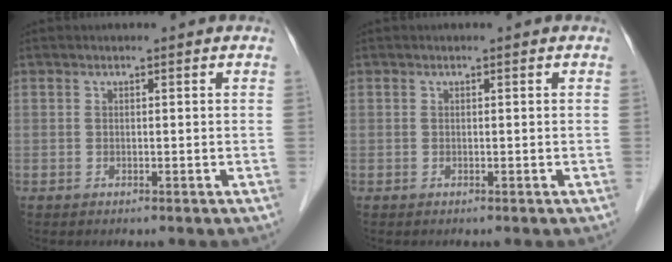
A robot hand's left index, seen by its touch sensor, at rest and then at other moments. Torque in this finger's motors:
{"motor_torque": [0.01, 0.01, 0.00, 0.00]}